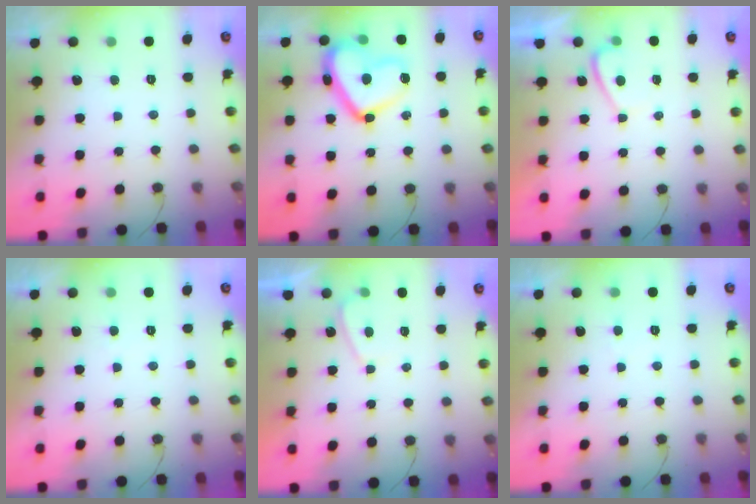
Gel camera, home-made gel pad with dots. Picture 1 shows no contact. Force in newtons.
{"total": 17.5, "press": 17.4, "slide": 1.7}
{"total": 2.3, "press": 2.2, "slide": 0.8}
{"total": 1.1, "press": 1.0, "slide": 0.5}
{"total": 0.8, "press": 0.6, "slide": 0.5}
{"total": 1.3, "press": 1.2, "slide": 0.5}